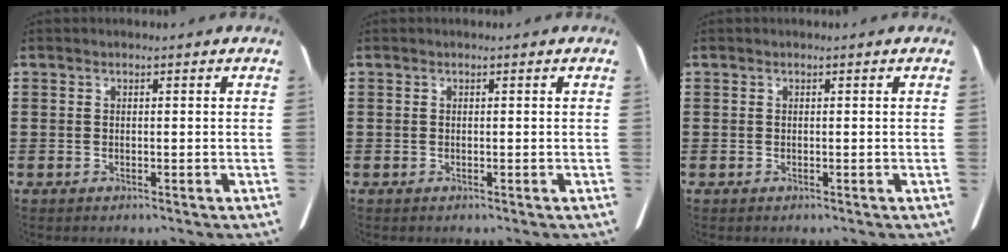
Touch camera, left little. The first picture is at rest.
{"total": 0.0}
{"total": 0.0}